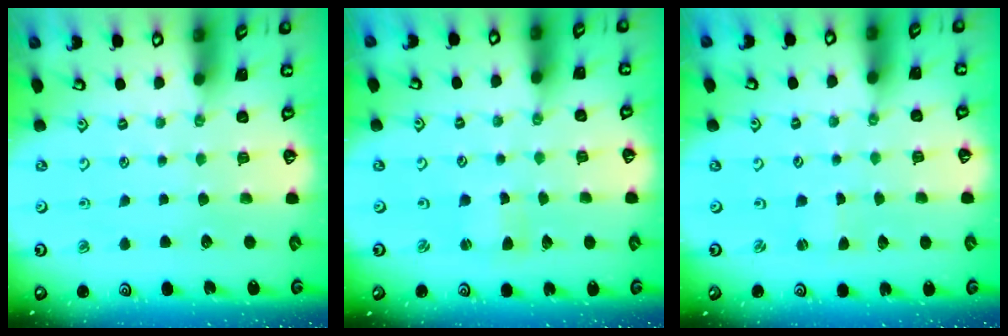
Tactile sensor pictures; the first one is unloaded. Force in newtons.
{"total": 1.3, "press": 1.2, "slide": 0.2}
{"total": 0.0}